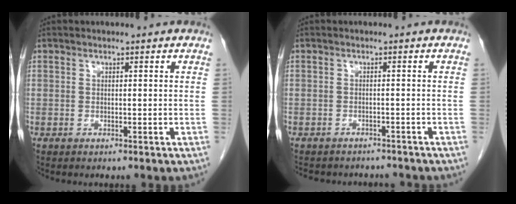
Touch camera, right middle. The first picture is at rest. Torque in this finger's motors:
{"motor_torque": [0.17, -0.17, 0.00, 0.01]}